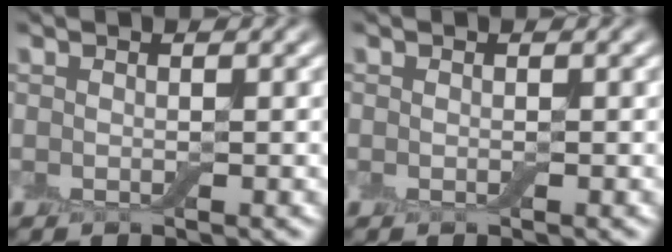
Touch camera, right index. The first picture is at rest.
{"total": 0.0}